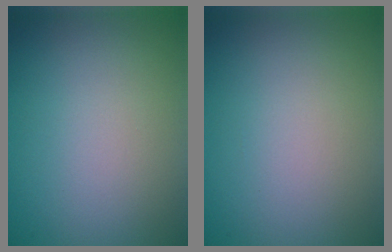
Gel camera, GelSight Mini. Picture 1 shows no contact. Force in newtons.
{"total": 0.0}